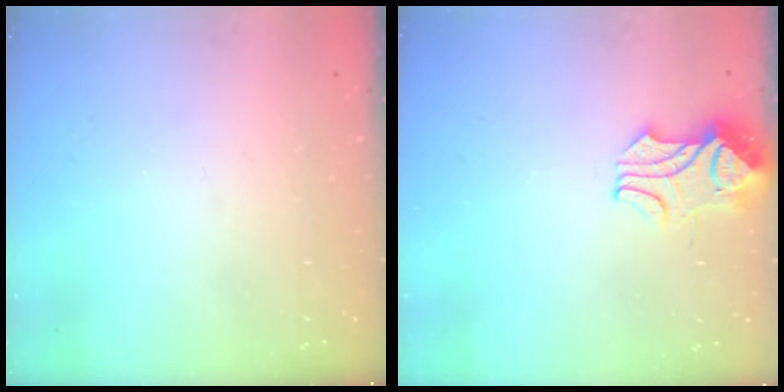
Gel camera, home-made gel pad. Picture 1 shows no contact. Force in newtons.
{"total": 2.2, "press": 2.0, "slide": 0.8}